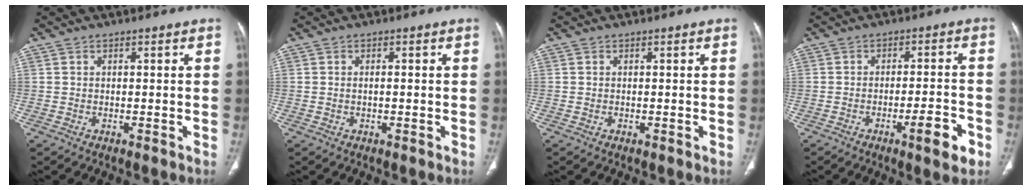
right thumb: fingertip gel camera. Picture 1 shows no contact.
{"total": 0.8, "force": [0.0, 0.2, 0.7], "torque": [-0.020, 0.006, 0.003]}
{"total": 0.0}
{"total": 6.8, "force": [-3.4, 1.3, 5.8], "torque": [-0.080, 0.017, -0.045]}